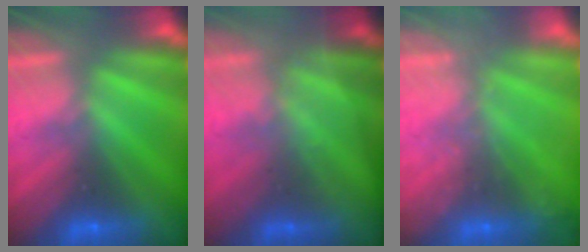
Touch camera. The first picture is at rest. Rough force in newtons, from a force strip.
{"total": 1.3}
{"total": 2.3}